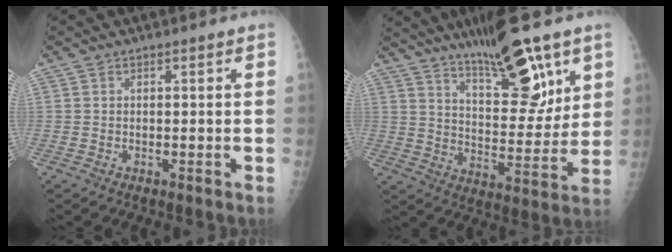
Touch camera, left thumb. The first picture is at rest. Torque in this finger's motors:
{"motor_torque": [0.47, 0.49, 0.29, -0.07, 0.10]}